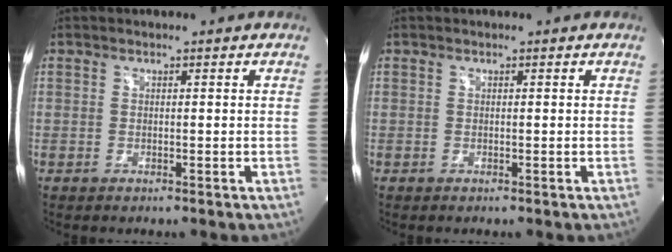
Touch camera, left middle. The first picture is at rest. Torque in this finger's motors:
{"motor_torque": [-0.07, -0.02, 0.04, 0.00]}